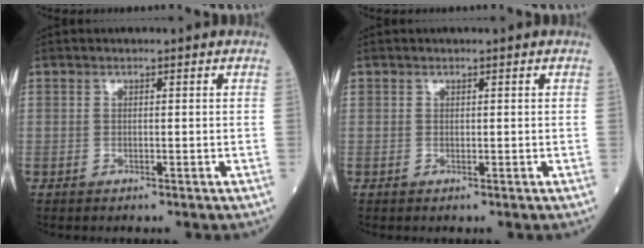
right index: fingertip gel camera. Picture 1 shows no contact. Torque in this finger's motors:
{"motor_torque": [-0.02, 0.02, 0.00, 0.01]}